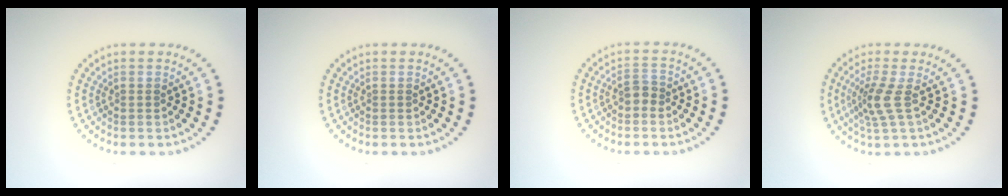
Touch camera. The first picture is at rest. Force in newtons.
{"total": 0.0}
{"total": 1.3, "press": 1.2, "slide": 0.4}
{"total": 2.6, "press": 1.9, "slide": 1.8}